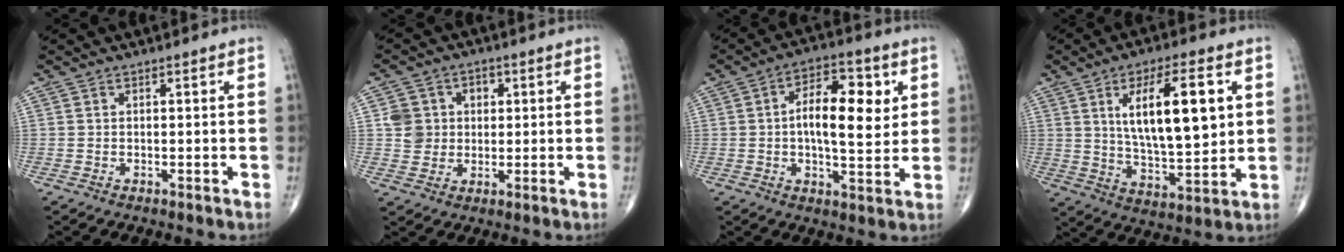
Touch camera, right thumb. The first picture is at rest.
{"total": 6.9, "force": [1.2, 6.4, 2.2], "torque": [-0.003, 0.005, 0.020]}
{"total": 13.0, "force": [2.3, 5.9, 11.4], "torque": [-0.157, -0.001, 0.031]}
{"total": 17.3, "force": [4.6, 6.3, 15.4], "torque": [-0.240, -0.019, 0.082]}